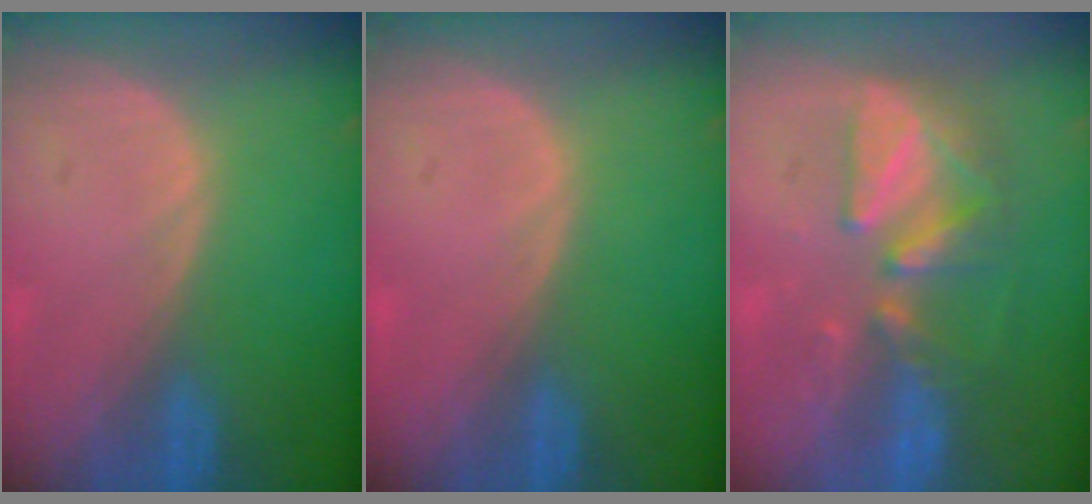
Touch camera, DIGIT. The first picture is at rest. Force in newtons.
{"total": 0.0}
{"total": 8.4, "press": 7.7, "slide": 3.4}